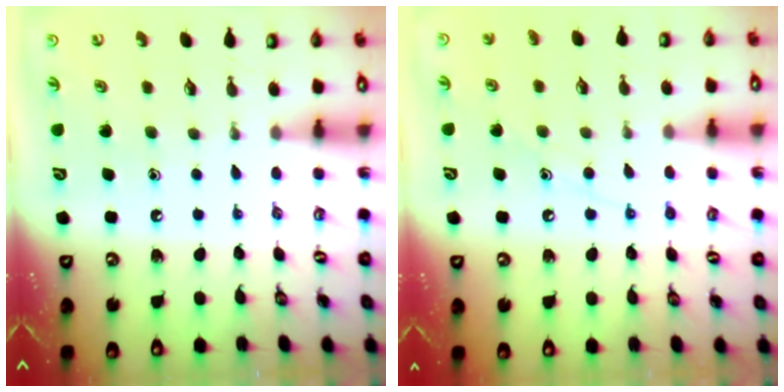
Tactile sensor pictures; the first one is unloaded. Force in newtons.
{"total": 7.9, "press": 7.9, "slide": 0.6}